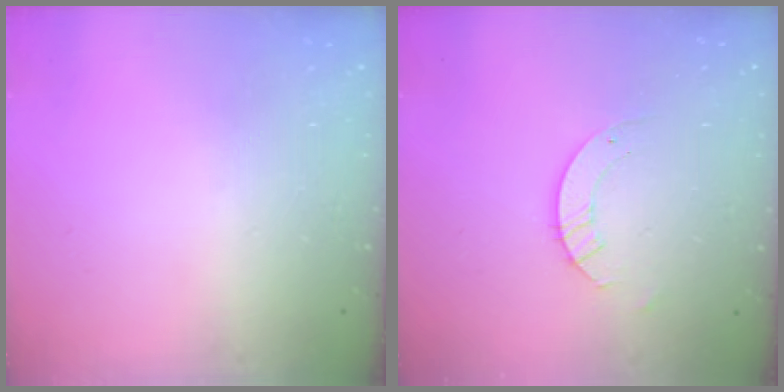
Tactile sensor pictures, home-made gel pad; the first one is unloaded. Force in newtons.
{"total": 3.2, "press": 3.2, "slide": 0.3}